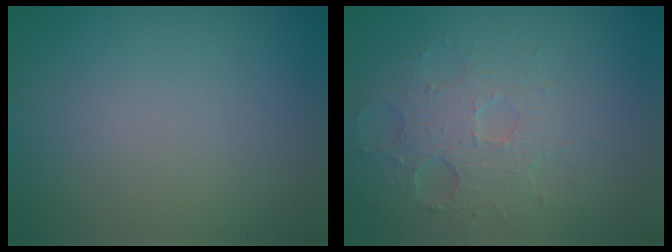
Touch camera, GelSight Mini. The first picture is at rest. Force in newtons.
{"total": 3.5, "press": 3.2, "slide": 1.4}